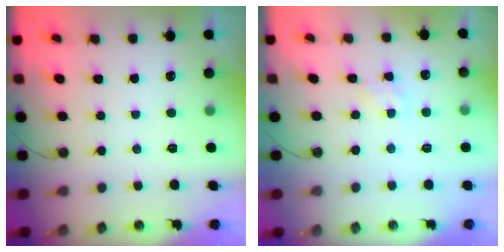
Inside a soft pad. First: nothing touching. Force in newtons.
{"total": 3.1, "press": 3.0, "slide": 0.3}